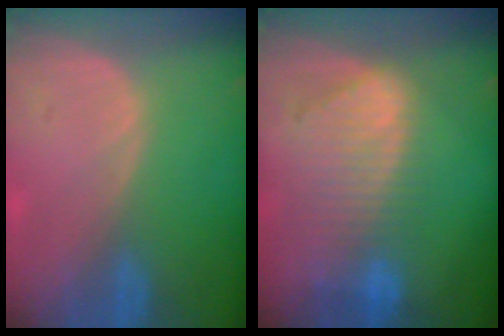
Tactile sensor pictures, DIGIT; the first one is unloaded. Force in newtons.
{"total": 9.5, "press": 8.2, "slide": 4.7}